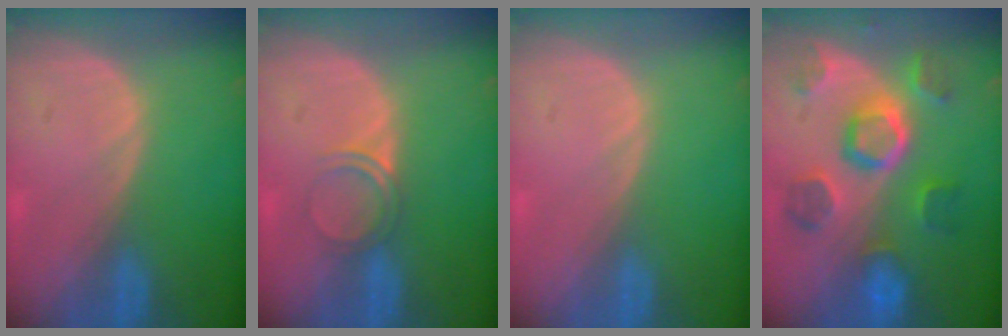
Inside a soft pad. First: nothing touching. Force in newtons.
{"total": 2.9, "press": 2.6, "slide": 1.1}
{"total": 0.0}
{"total": 9.7, "press": 9.2, "slide": 3.1}